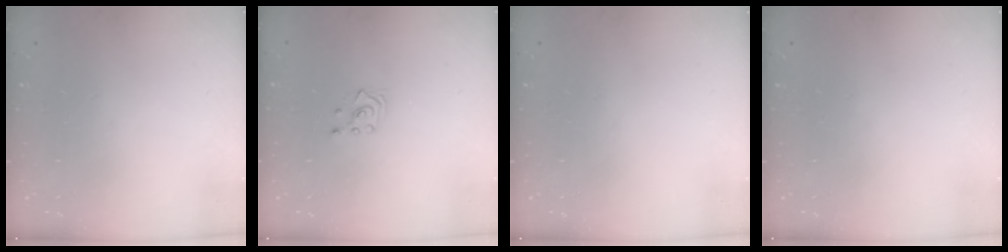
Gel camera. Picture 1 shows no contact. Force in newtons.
{"total": 2.6, "press": 2.4, "slide": 0.9}
{"total": 0.0}
{"total": 0.0}